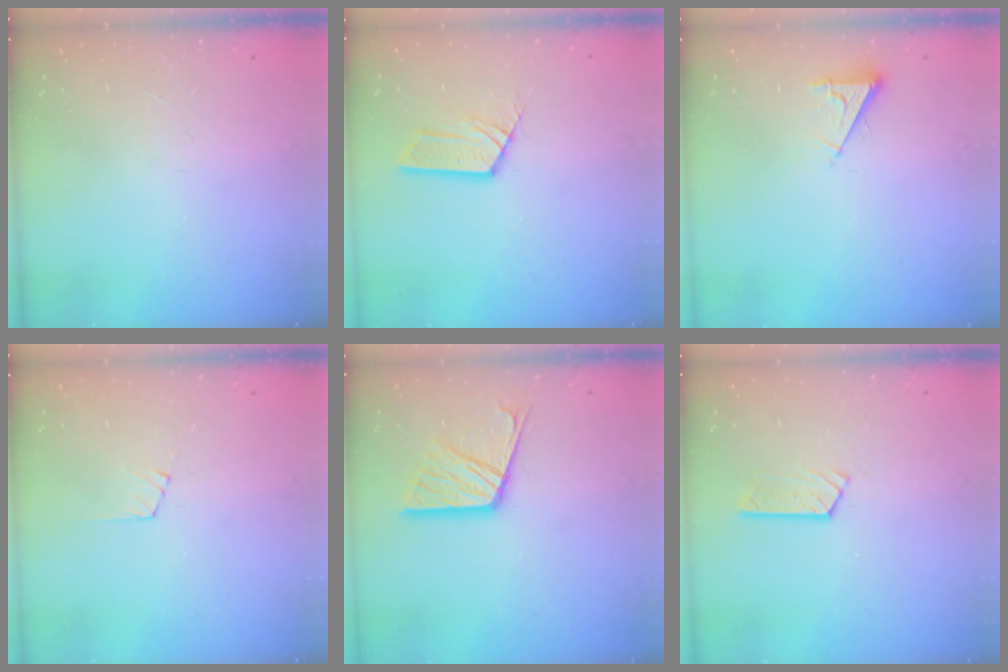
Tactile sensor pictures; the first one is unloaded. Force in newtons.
{"total": 7.0, "press": 7.0, "slide": 0.5}
{"total": 4.5, "press": 4.5, "slide": 0.7}
{"total": 3.7, "press": 3.6, "slide": 0.3}
{"total": 15.5, "press": 15.4, "slide": 1.6}
{"total": 4.8, "press": 4.8, "slide": 0.1}